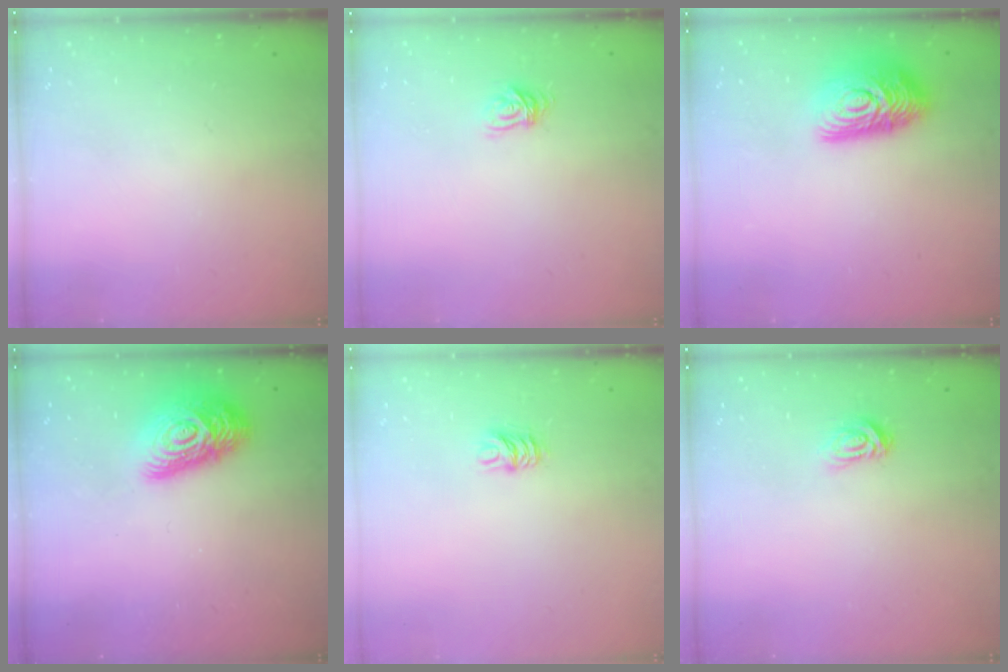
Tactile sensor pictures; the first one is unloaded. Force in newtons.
{"total": 5.1, "press": 5.0, "slide": 0.4}
{"total": 14.2, "press": 14.2, "slide": 0.8}
{"total": 15.1, "press": 15.0, "slide": 1.0}
{"total": 5.3, "press": 5.2, "slide": 0.4}
{"total": 3.4, "press": 3.4, "slide": 0.4}